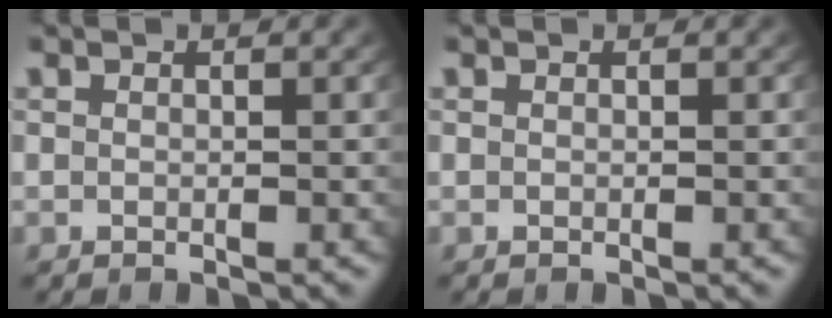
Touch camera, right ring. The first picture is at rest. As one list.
[{"total": 0.0}]